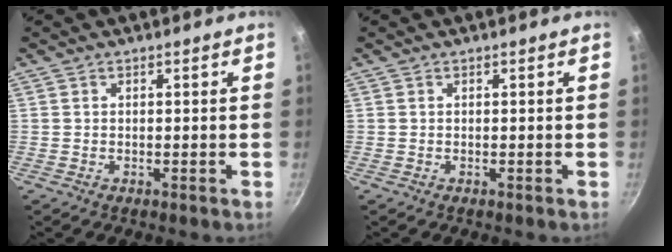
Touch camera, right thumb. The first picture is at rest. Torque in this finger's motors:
{"motor_torque": [0.16, -0.23, 0.01, -0.02, 0.00]}